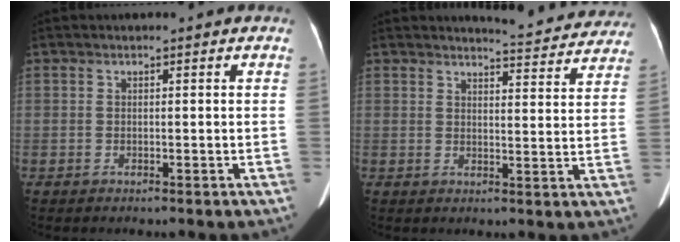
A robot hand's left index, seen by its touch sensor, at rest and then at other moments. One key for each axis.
{"total": 10.1, "fx": 9.9, "fy": 1.3, "fz": 1.4, "tx": -0.007, "ty": -0.023, "tz": 0.101}